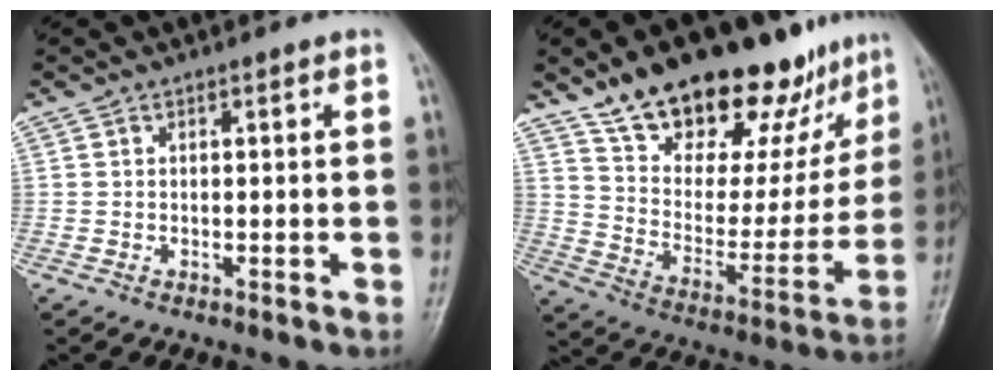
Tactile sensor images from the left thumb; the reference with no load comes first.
{"total": 25.7, "force": [18.4, 11.2, 14.1], "torque": [-0.161, -0.073, 0.287]}